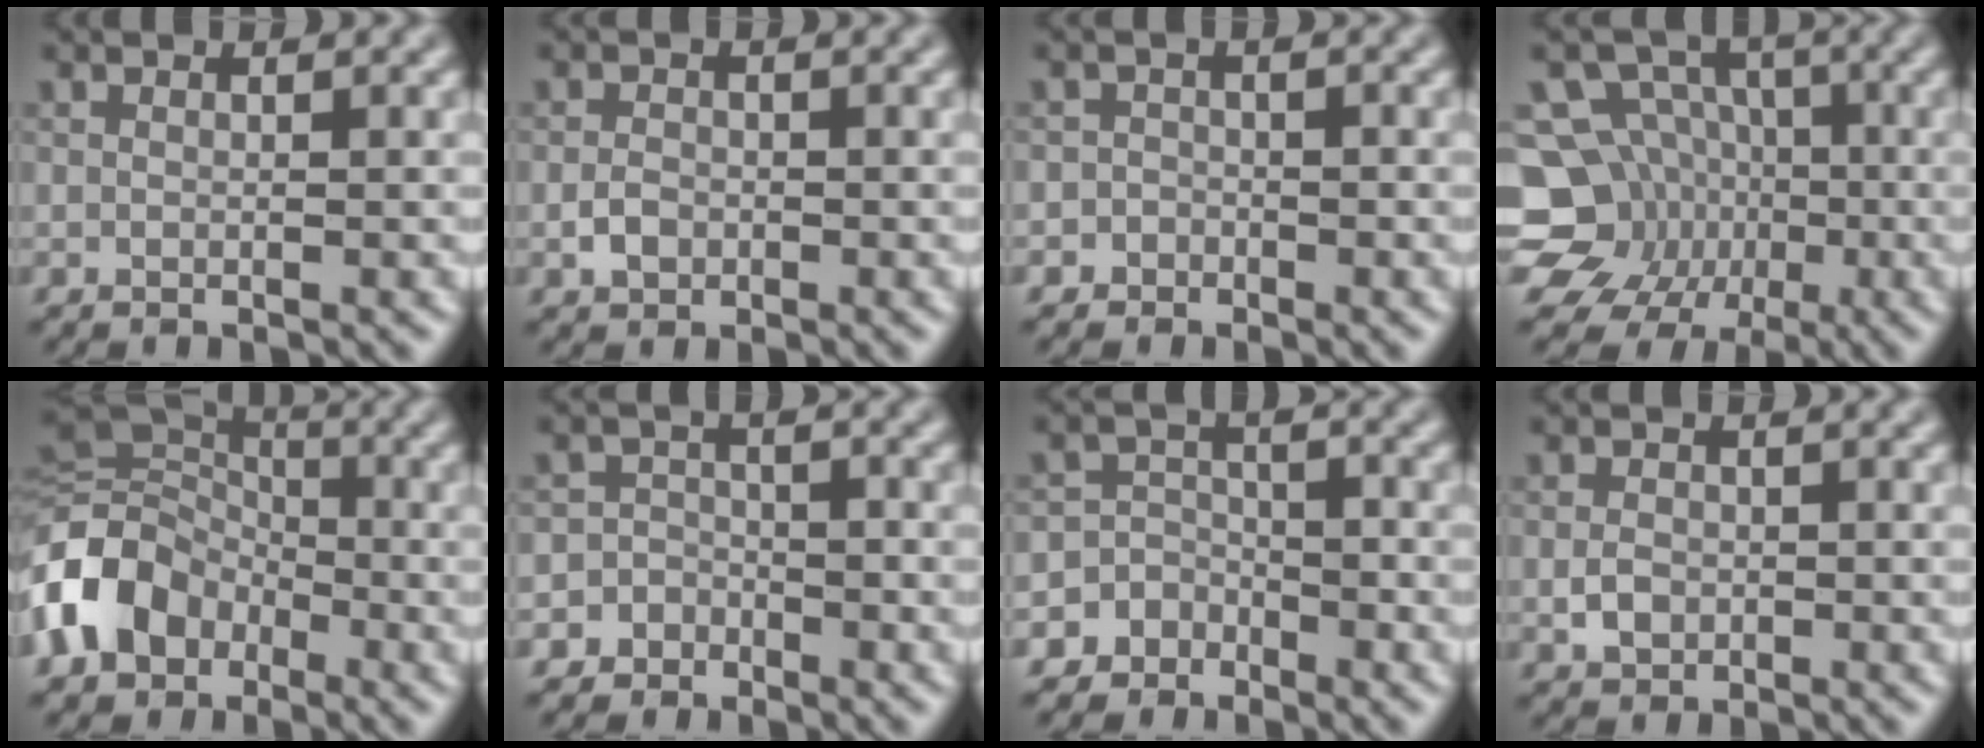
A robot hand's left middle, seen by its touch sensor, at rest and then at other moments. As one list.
[{"total": 1.4, "force": [-0.5, 1.1, 0.7], "torque": [-0.013, 0.001, -0.013]}, {"total": 1.7, "force": [-1.1, 1.3, -0.2], "torque": [0.022, 0.009, -0.022]}, {"total": 11.0, "force": [-3.5, 9.9, 3.3], "torque": [-0.067, -0.003, -0.084]}, {"total": 8.0, "force": [-2.8, 6.2, 4.0], "torque": [-0.088, 0.001, -0.072]}, {"total": 3.8, "force": [-2.6, 2.8, -0.3], "torque": [0.046, 0.004, -0.049]}, {"total": 5.1, "force": [-3.4, 3.8, -0.4], "torque": [0.041, 0.003, -0.070]}, {"total": 1.6, "force": [-0.4, 1.3, 0.9], "torque": [-0.017, -0.001, -0.011]}]